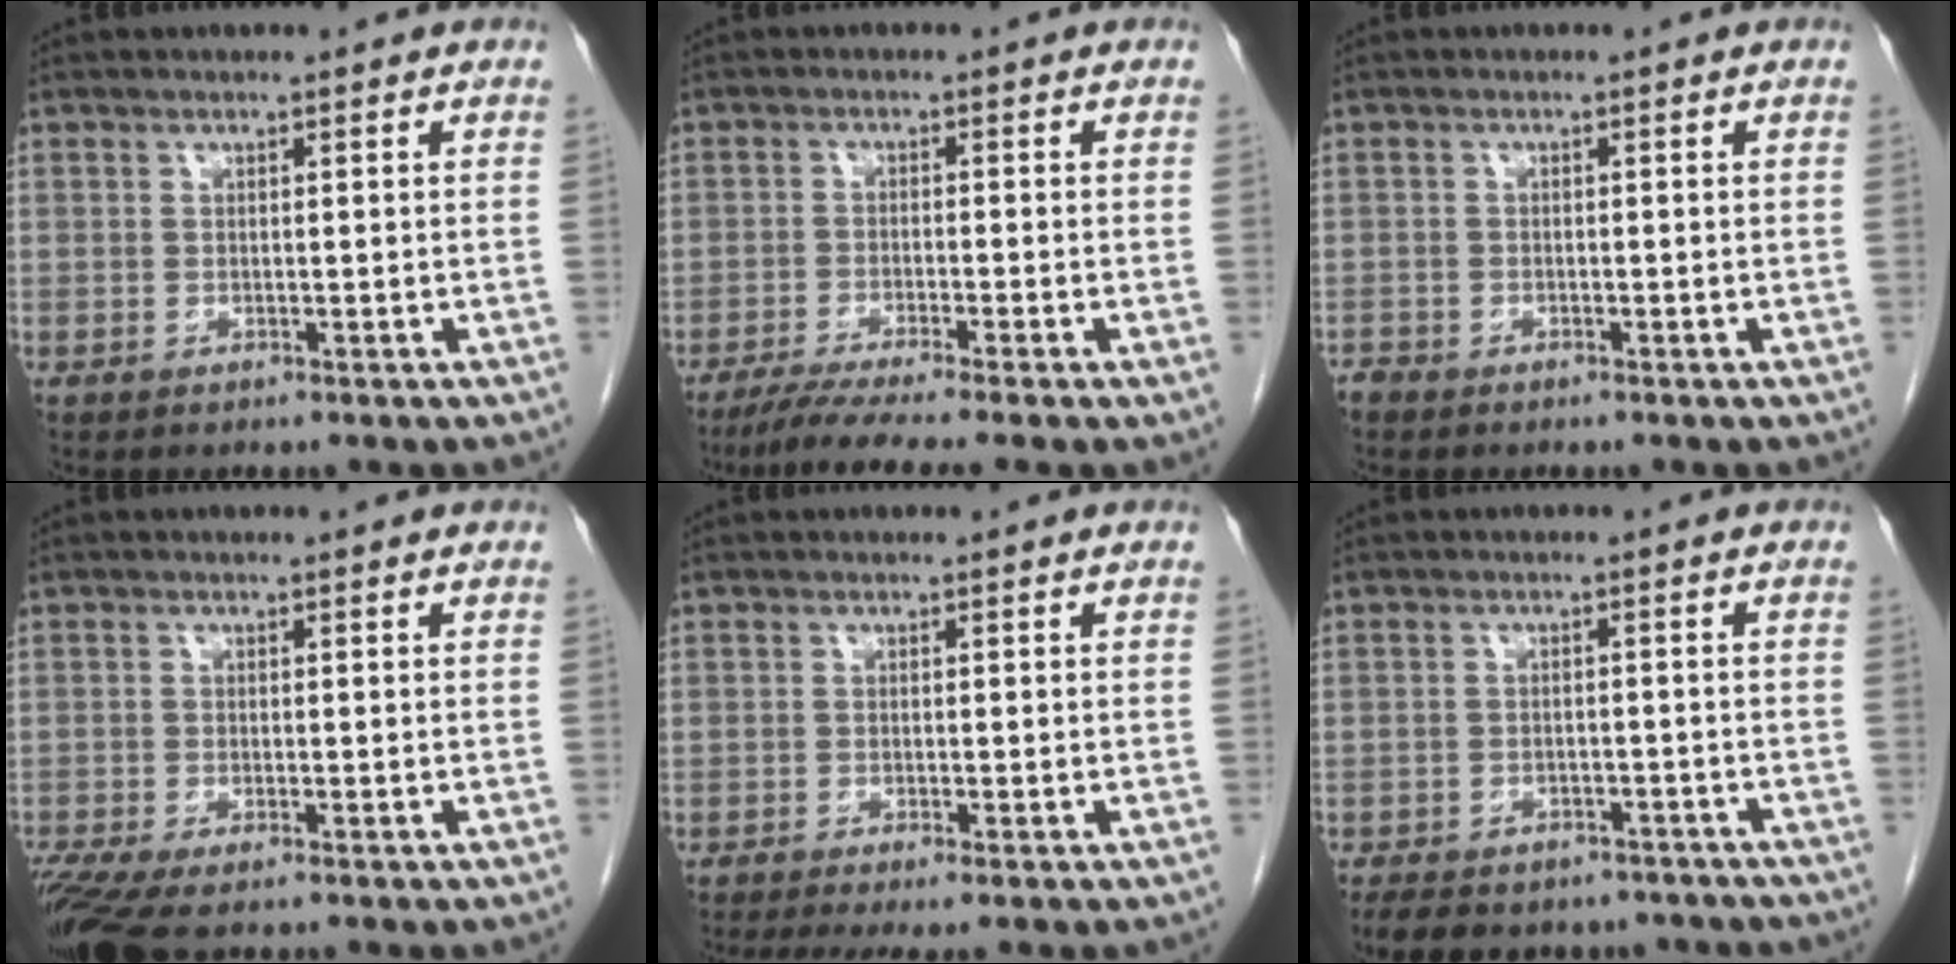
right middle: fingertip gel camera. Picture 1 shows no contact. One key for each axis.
{"total": 7.1, "fx": -5.2, "fy": -0.6, "fz": 4.7, "tx": -0.073, "ty": -0.019, "tz": -0.087}
{"total": 1.0, "fx": -1.0, "fy": 0.3, "fz": 0.0, "tx": -0.001, "ty": 0.000, "tz": -0.022}
{"total": 6.0, "fx": -4.4, "fy": 1.3, "fz": 3.9, "tx": -0.075, "ty": -0.015, "tz": -0.078}
{"total": 4.7, "fx": -3.6, "fy": 0.3, "fz": 2.9, "tx": -0.042, "ty": -0.012, "tz": -0.058}
{"total": 14.7, "fx": -12.1, "fy": 6.4, "fz": 5.4, "tx": -0.116, "ty": -0.002, "tz": -0.147}